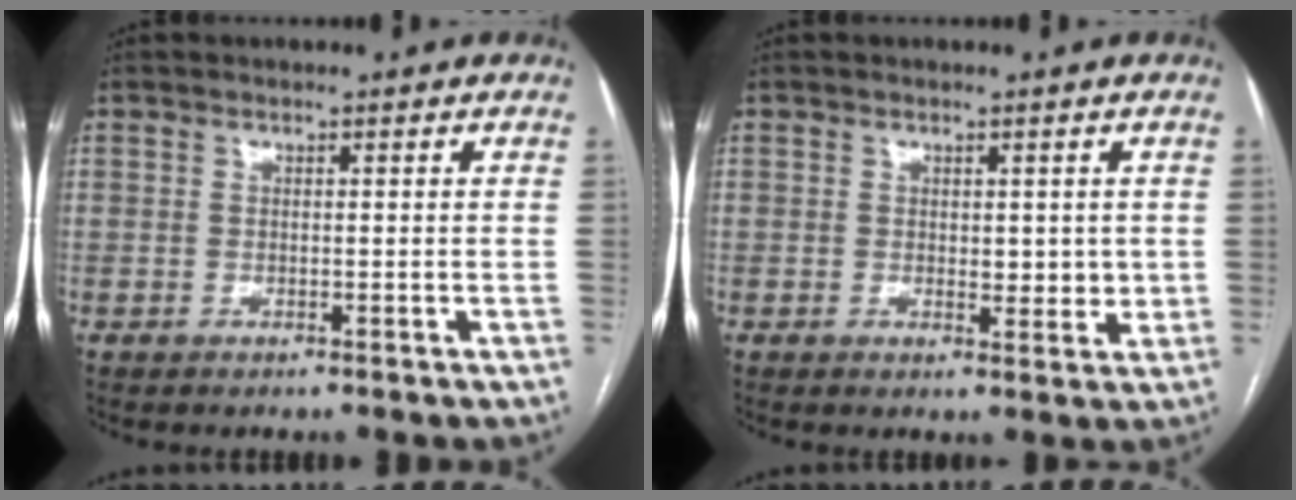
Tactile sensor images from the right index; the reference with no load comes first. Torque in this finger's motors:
{"motor_torque": [0.55, 0.08, 0.23, 0.04]}